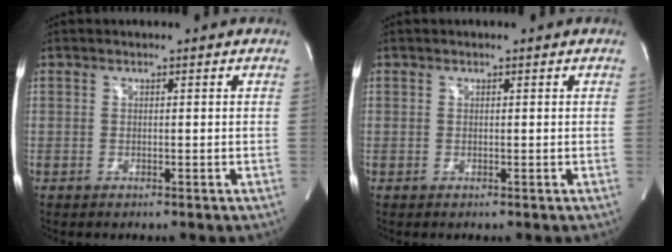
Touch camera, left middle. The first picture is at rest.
{"total": 0.0}